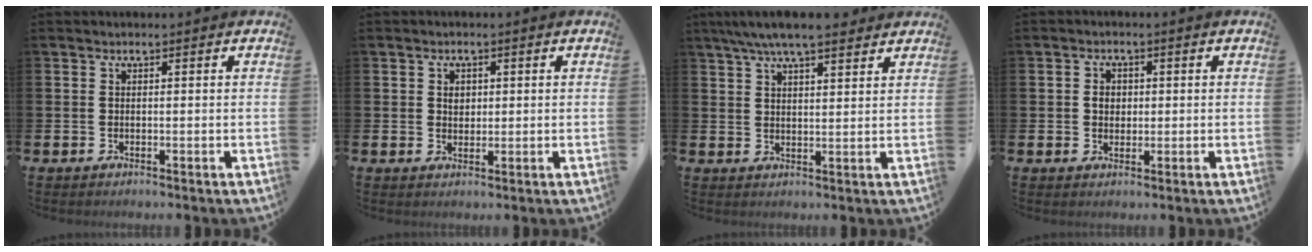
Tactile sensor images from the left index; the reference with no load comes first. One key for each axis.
{"total": 1.6, "fx": 0.6, "fy": 1.3, "fz": 0.7, "tx": 0.010, "ty": -0.004, "tz": 0.005}
{"total": 6.4, "fx": 5.7, "fy": 0.9, "fz": 2.7, "tx": -0.067, "ty": -0.014, "tz": 0.104}
{"total": 2.1, "fx": 0.3, "fy": 1.7, "fz": 1.2, "tx": -0.008, "ty": 0.003, "tz": -0.001}